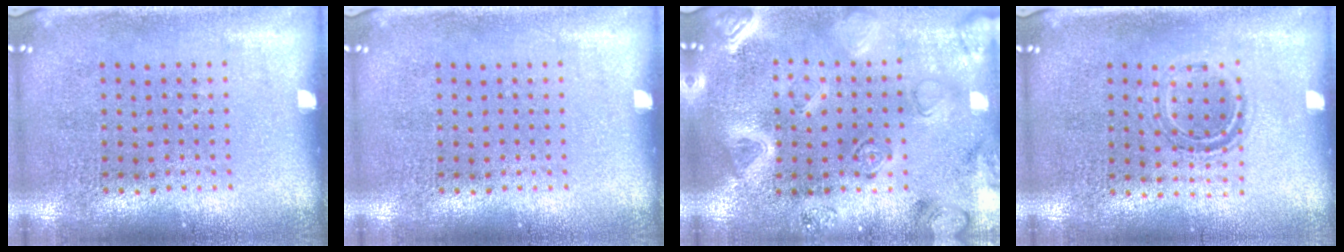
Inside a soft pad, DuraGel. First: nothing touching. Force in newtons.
{"total": 0.0}
{"total": 3.0, "press": 2.9, "slide": 0.8}
{"total": 1.1, "press": 1.0, "slide": 0.5}